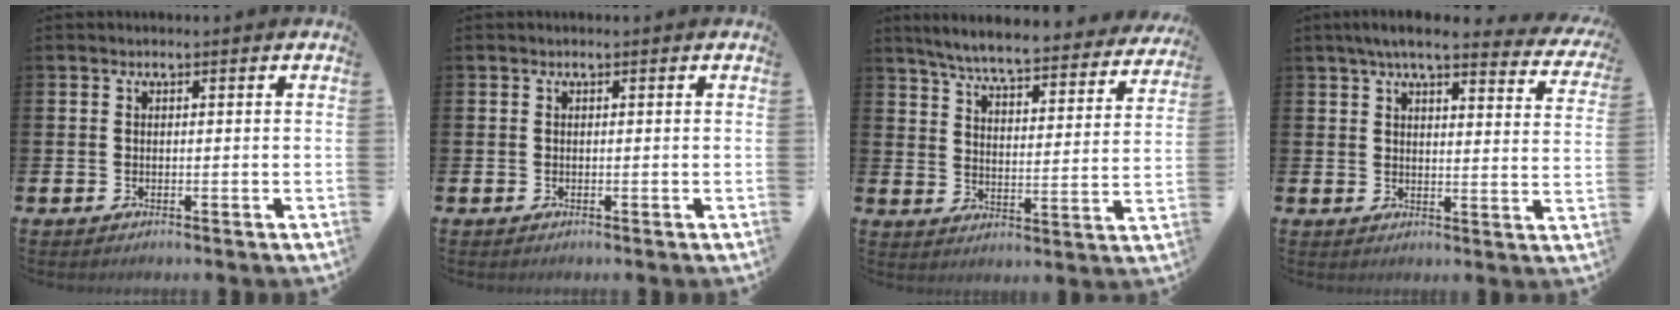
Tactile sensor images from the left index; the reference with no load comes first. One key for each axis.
{"total": 0.0}
{"total": 6.4, "fx": 6.0, "fy": 0.2, "fz": 2.2, "tx": -0.062, "ty": -0.049, "tz": 0.098}
{"total": 5.9, "fx": 5.1, "fy": 0.8, "fz": 2.8, "tx": -0.058, "ty": -0.027, "tz": 0.084}